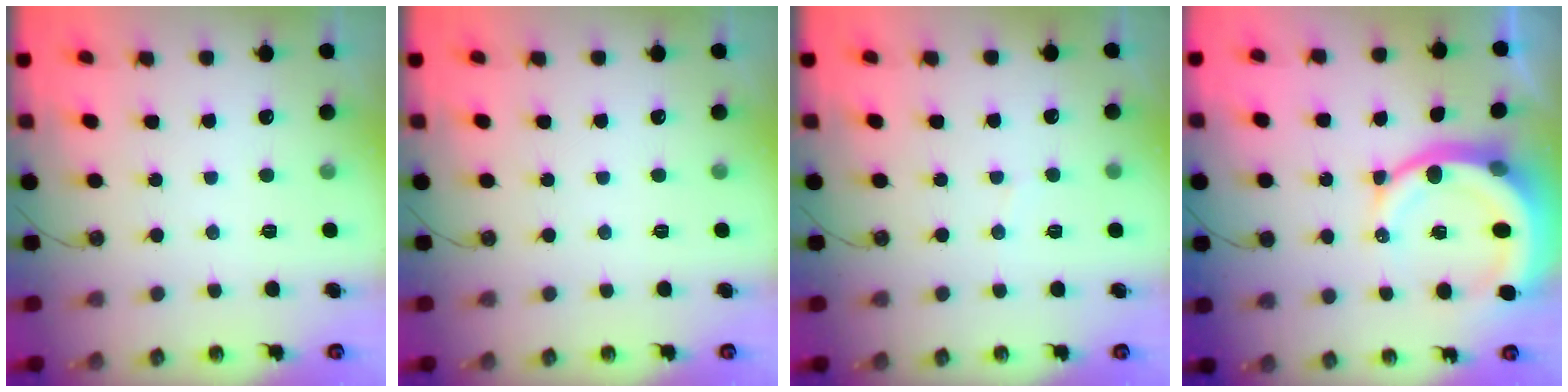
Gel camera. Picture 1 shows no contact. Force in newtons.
{"total": 0.0}
{"total": 2.9, "press": 2.9, "slide": 0.2}
{"total": 13.9, "press": 13.8, "slide": 1.8}